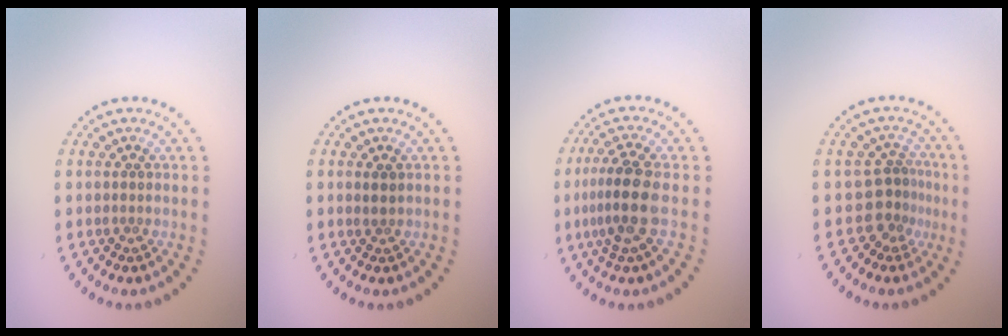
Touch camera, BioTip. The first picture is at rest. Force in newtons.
{"total": 0.9, "press": 0.7, "slide": 0.6}
{"total": 3.9, "press": 3.3, "slide": 2.0}
{"total": 2.8, "press": 1.8, "slide": 2.1}